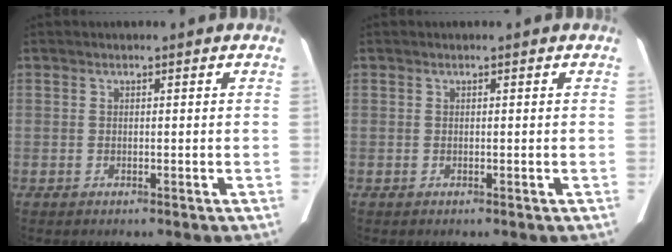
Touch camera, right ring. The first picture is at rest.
{"total": 0.0}